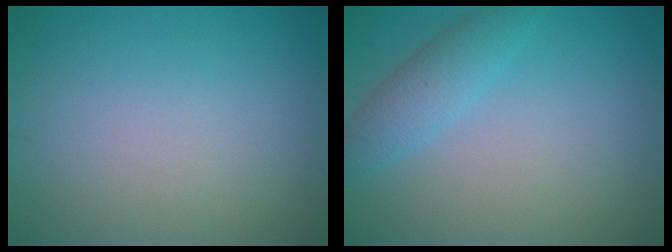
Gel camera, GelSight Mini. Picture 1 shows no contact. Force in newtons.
{"total": 2.7, "press": 2.7, "slide": 0.1}